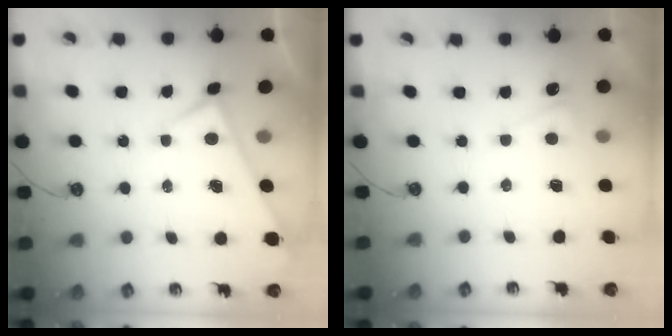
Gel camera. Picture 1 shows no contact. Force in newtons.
{"total": 2.6, "press": 2.6, "slide": 0.3}